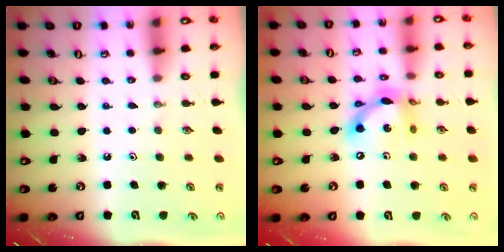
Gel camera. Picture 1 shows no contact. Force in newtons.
{"total": 14.2, "press": 14.1, "slide": 1.1}